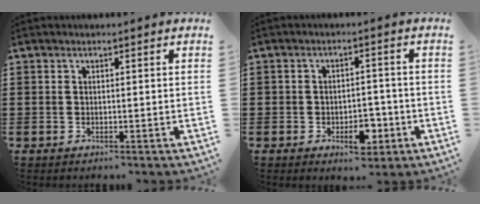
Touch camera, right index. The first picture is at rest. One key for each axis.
{"total": 5.6, "fx": -2.4, "fy": 3.2, "fz": 3.9, "tx": -0.052, "ty": 0.008, "tz": -0.042}